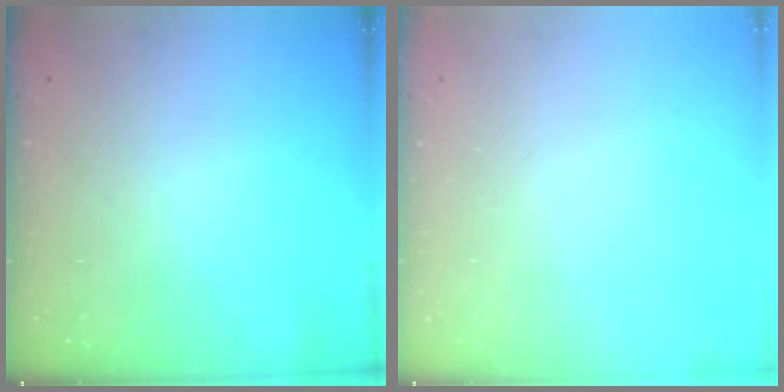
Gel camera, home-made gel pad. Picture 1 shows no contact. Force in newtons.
{"total": 0.0}